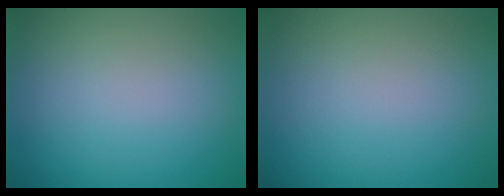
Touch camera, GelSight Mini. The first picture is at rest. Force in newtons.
{"total": 0.0}